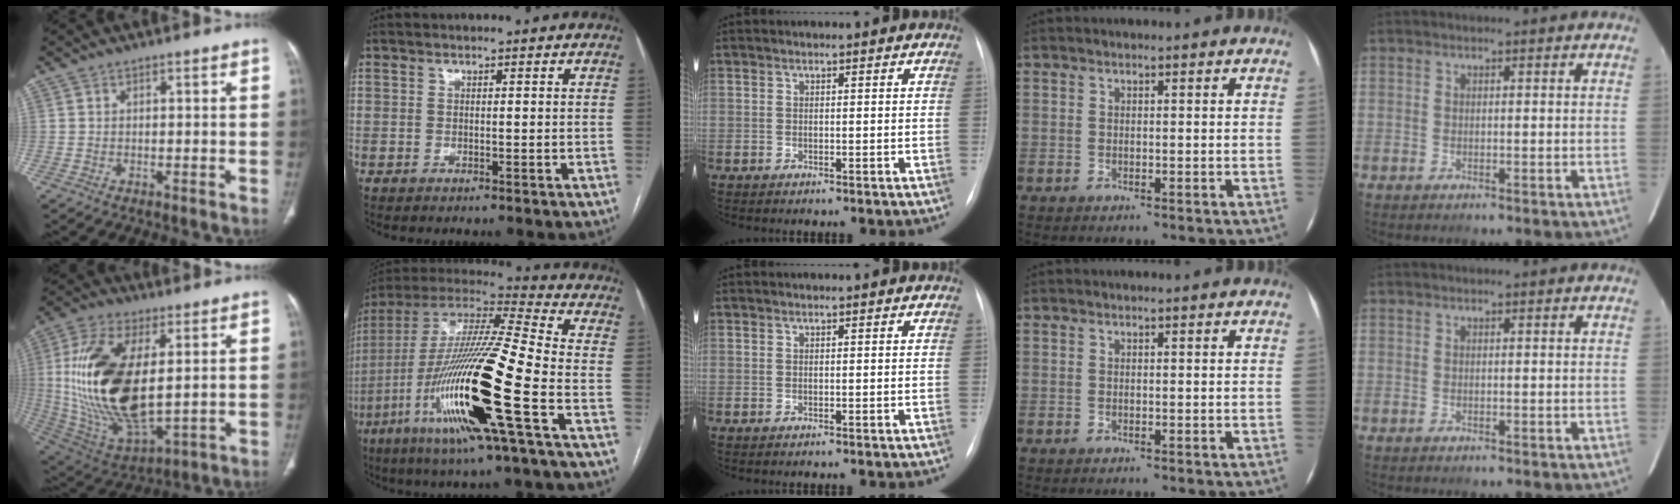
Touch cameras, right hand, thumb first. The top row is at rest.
{"thumb": {"total": 24.4, "force": [3.0, 11.5, 21.2], "torque": [-0.427, -0.022, 0.067]}, "index": {"total": 24.5, "force": [-8.2, 0.9, 23.1], "torque": [-0.466, -0.034, -0.158]}}